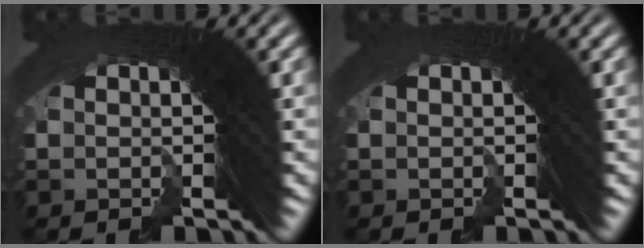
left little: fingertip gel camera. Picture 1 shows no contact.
{"total": 0.0}